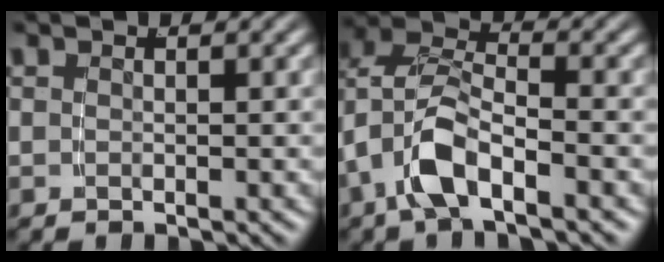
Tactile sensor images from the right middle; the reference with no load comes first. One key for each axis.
{"total": 4.7, "fx": -0.4, "fy": 3.0, "fz": 3.6, "tx": -0.086, "ty": -0.009, "tz": -0.012}